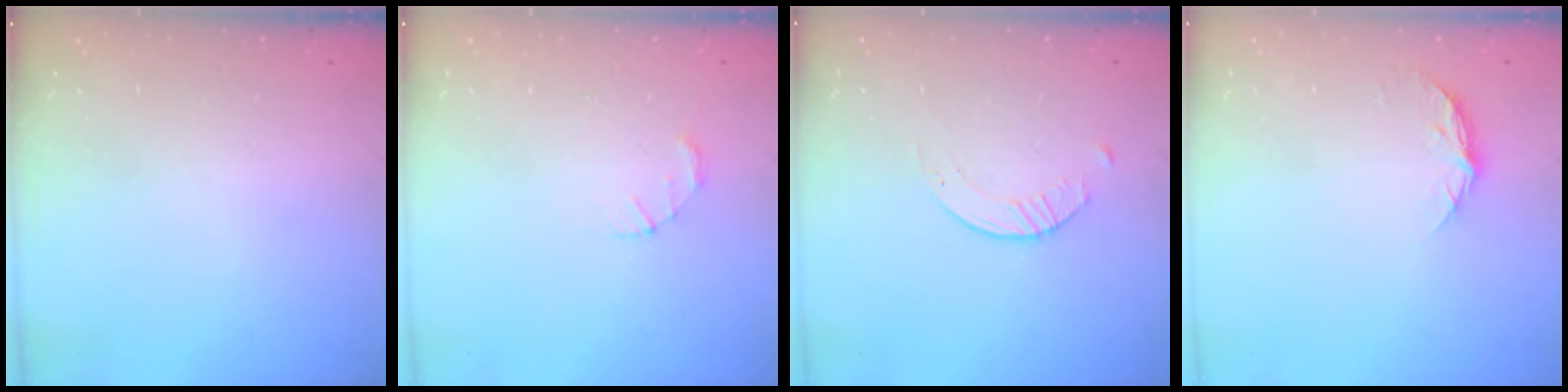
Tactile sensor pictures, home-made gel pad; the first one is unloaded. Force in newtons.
{"total": 1.5, "press": 1.5, "slide": 0.3}
{"total": 1.6, "press": 1.6, "slide": 0.3}
{"total": 6.7, "press": 6.7, "slide": 0.8}